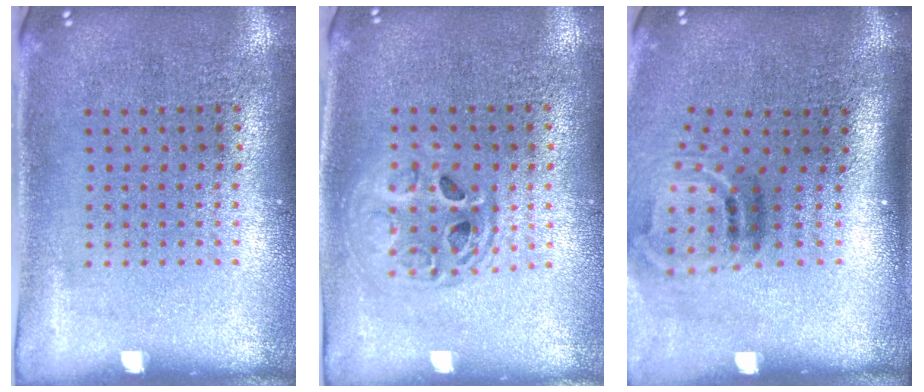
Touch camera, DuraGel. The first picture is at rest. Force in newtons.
{"total": 1.5, "press": 1.3, "slide": 0.7}
{"total": 2.0, "press": 1.3, "slide": 1.6}